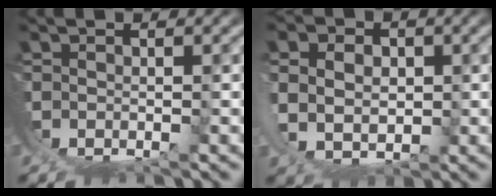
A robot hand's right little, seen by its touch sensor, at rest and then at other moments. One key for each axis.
{"total": 4.7, "fx": 2.1, "fy": 2.9, "fz": 3.0, "tx": -0.058, "ty": -0.016, "tz": 0.045}